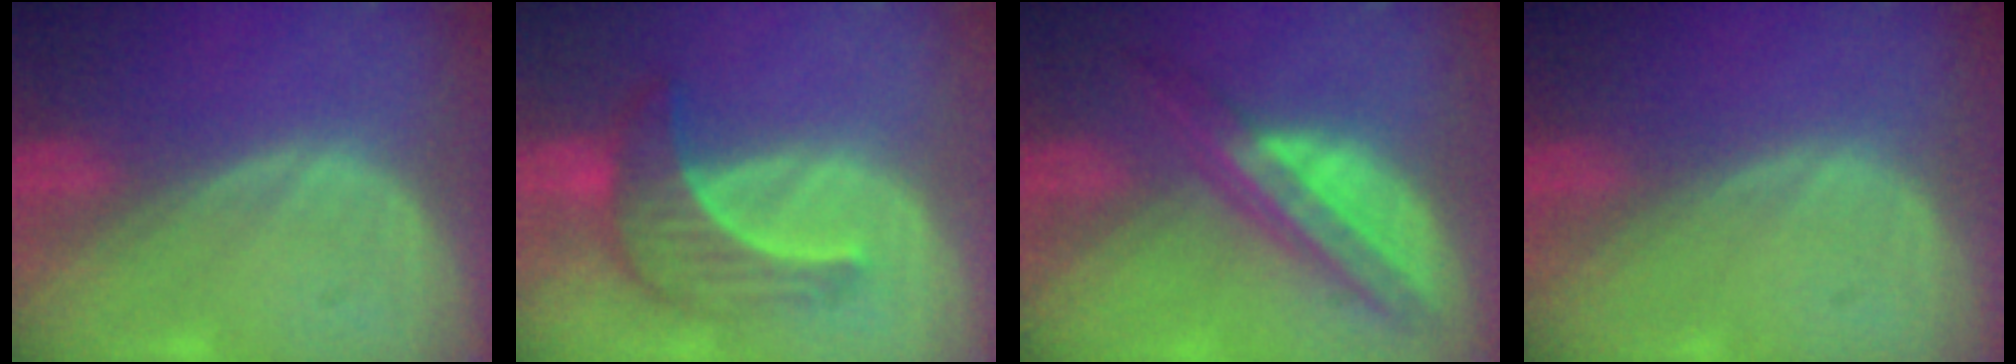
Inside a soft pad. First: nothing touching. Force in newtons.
{"total": 6.9, "press": 6.8, "slide": 1.2}
{"total": 7.9, "press": 6.6, "slide": 4.3}
{"total": 0.0}